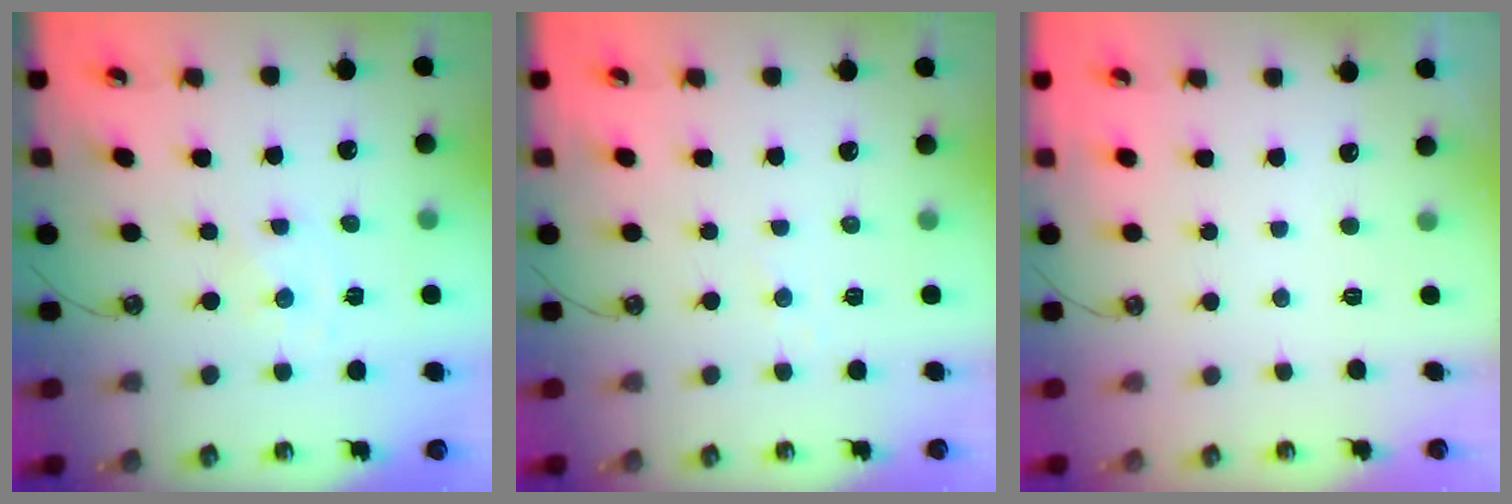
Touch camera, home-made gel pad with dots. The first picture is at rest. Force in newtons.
{"total": 2.9, "press": 2.9, "slide": 0.3}
{"total": 0.0}